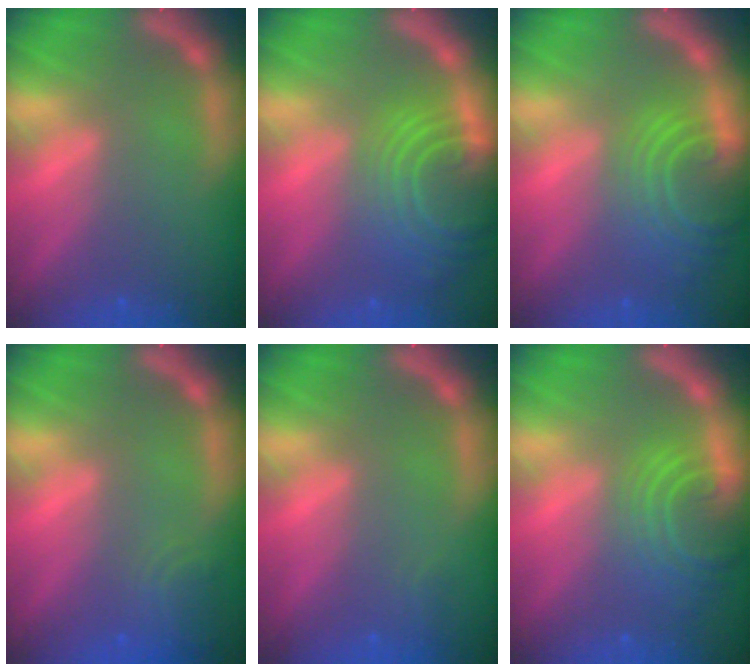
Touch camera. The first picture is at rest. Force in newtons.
{"total": 10.0}
{"total": 8.1}
{"total": 2.9}
{"total": 0.9}
{"total": 7.0}